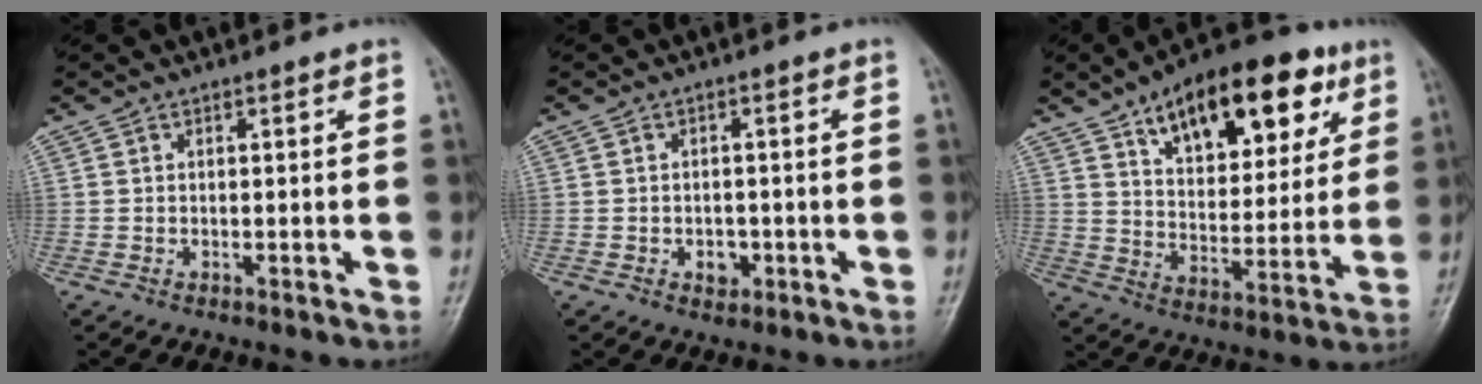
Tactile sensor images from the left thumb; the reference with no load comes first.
{"total": 2.8, "force": [-0.9, 2.1, 1.5], "torque": [-0.008, 0.004, -0.009]}
{"total": 22.0, "force": [11.3, 10.8, 15.5], "torque": [-0.187, -0.024, 0.177]}